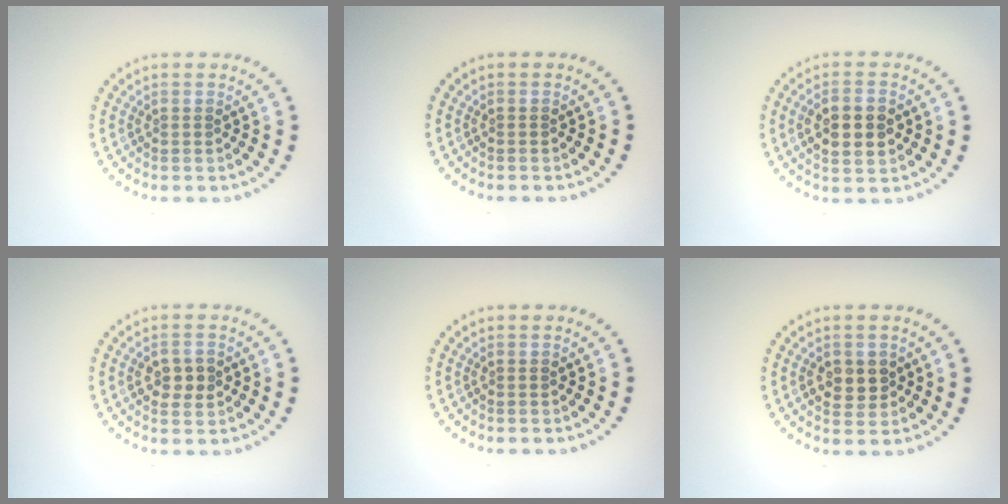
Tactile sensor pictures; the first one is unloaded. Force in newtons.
{"total": 0.0}
{"total": 3.9, "press": 3.9, "slide": 0.2}
{"total": 2.5, "press": 2.5, "slide": 0.0}
{"total": 0.0}
{"total": 2.5, "press": 2.5, "slide": 0.3}